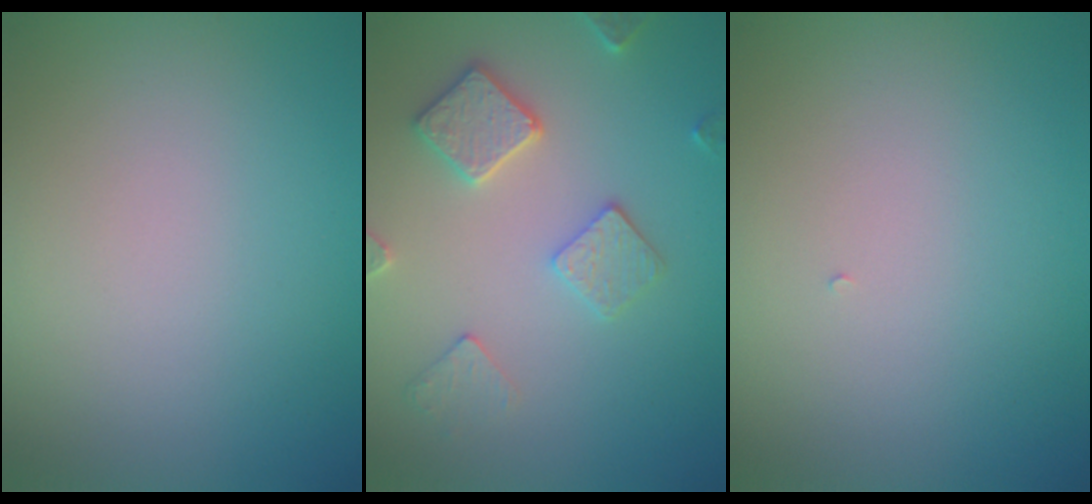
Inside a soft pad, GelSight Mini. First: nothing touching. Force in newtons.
{"total": 3.4, "press": 3.4, "slide": 0.3}
{"total": 0.0}